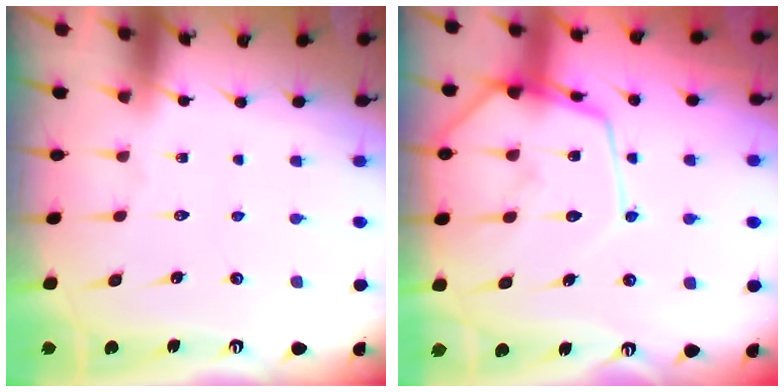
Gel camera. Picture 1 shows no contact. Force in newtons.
{"total": 15.3, "press": 15.2, "slide": 1.5}